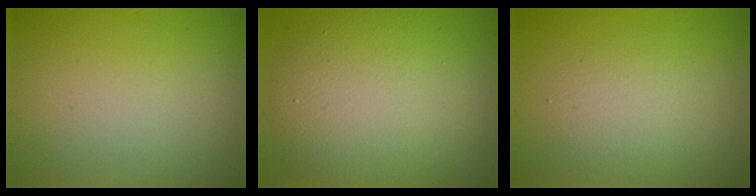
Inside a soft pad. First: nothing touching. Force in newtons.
{"total": 9.4, "press": 9.4, "slide": 0.4}
{"total": 2.4, "press": 2.4, "slide": 0.2}